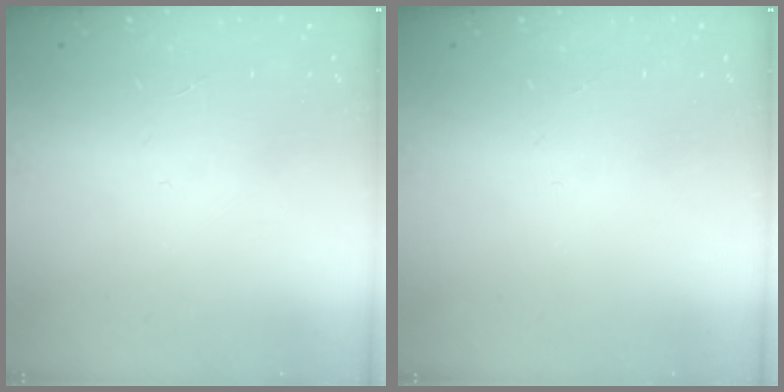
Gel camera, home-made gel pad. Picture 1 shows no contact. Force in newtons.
{"total": 0.0}